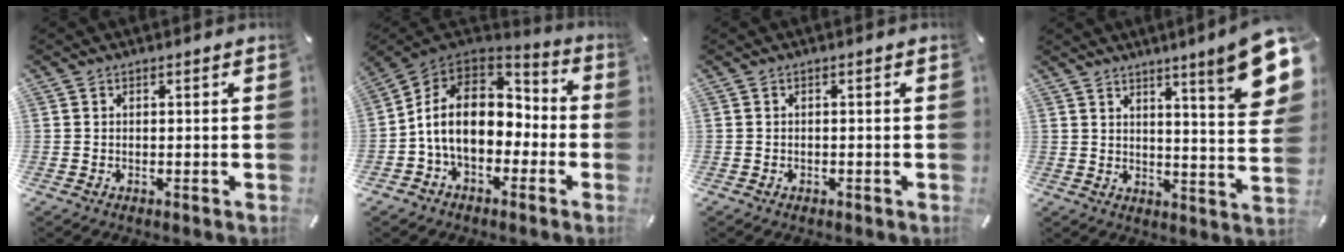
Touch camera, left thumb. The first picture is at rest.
{"total": 15.0, "force": [-1.6, 11.5, 9.4], "torque": [-0.175, 0.015, -0.031]}
{"total": 0.7, "force": [-0.4, 0.5, 0.3], "torque": [-0.005, 0.002, -0.009]}
{"total": 14.6, "force": [8.7, 1.7, 11.6], "torque": [-0.169, -0.058, 0.136]}